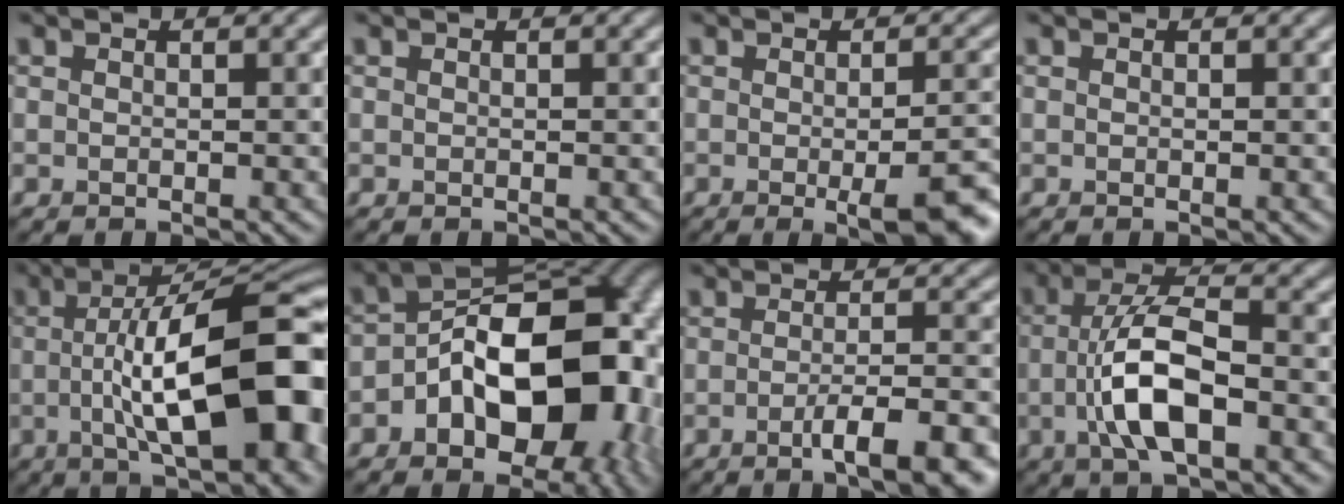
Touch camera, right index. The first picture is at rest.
{"total": 0.0}
{"total": 6.9, "force": [-2.2, 1.8, 6.4], "torque": [-0.079, -0.010, -0.022]}
{"total": 0.0}
{"total": 15.2, "force": [-1.4, 4.7, 14.4], "torque": [-0.174, 0.020, -0.030]}
{"total": 16.2, "force": [-3.3, 9.9, 12.5], "torque": [-0.140, -0.001, -0.059]}
{"total": 6.7, "force": [-3.2, 1.5, 5.6], "torque": [-0.077, 0.004, -0.048]}
{"total": 7.0, "force": [-1.8, 2.6, 6.3], "torque": [-0.118, 0.008, -0.037]}